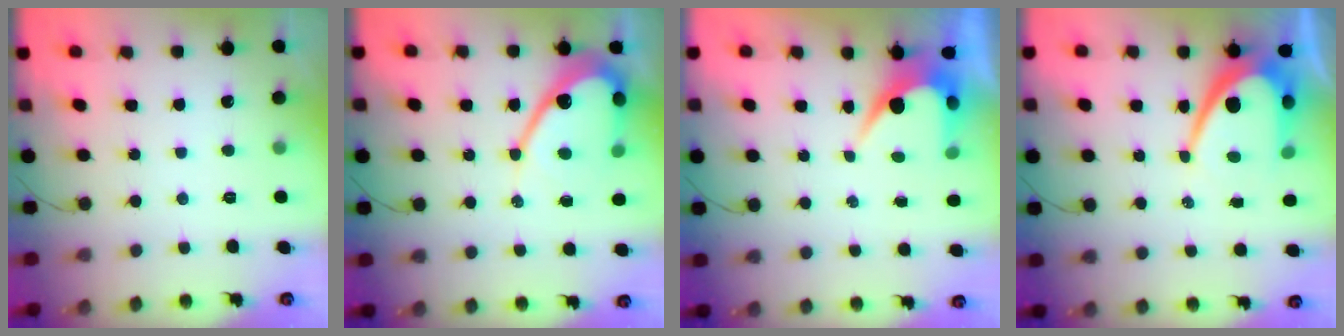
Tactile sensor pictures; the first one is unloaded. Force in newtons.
{"total": 12.7, "press": 12.7, "slide": 0.9}
{"total": 6.2, "press": 6.2, "slide": 0.2}
{"total": 12.1, "press": 12.1, "slide": 1.1}